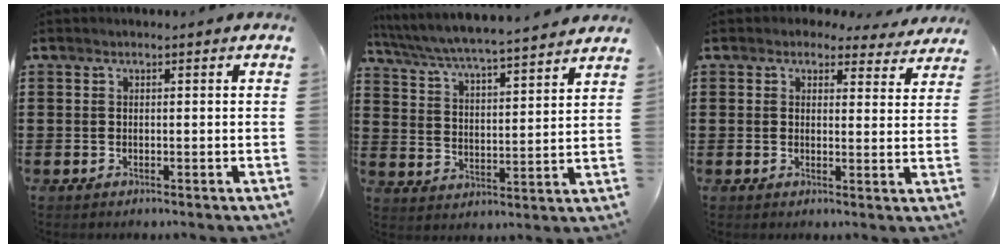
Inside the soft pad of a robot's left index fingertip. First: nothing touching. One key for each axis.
{"total": 5.0, "fx": 4.7, "fy": -0.6, "fz": 1.4, "tx": -0.050, "ty": -0.040, "tz": 0.074}
{"total": 3.3, "fx": 3.0, "fy": 1.2, "fz": 0.7, "tx": -0.017, "ty": -0.007, "tz": 0.053}